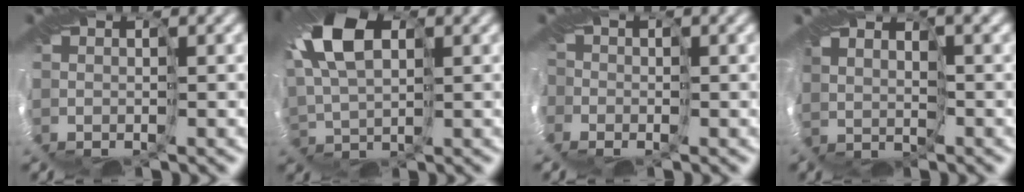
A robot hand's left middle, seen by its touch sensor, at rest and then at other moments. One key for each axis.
{"total": 8.5, "fx": 3.5, "fy": 4.6, "fz": 6.2, "tx": -0.154, "ty": 0.028, "tz": 0.052}
{"total": 2.9, "fx": -1.9, "fy": 2.2, "fz": 0.2, "tx": -0.015, "ty": -0.006, "tz": -0.027}
{"total": 3.0, "fx": 2.5, "fy": 1.0, "fz": 1.2, "tx": -0.023, "ty": 0.011, "tz": 0.050}